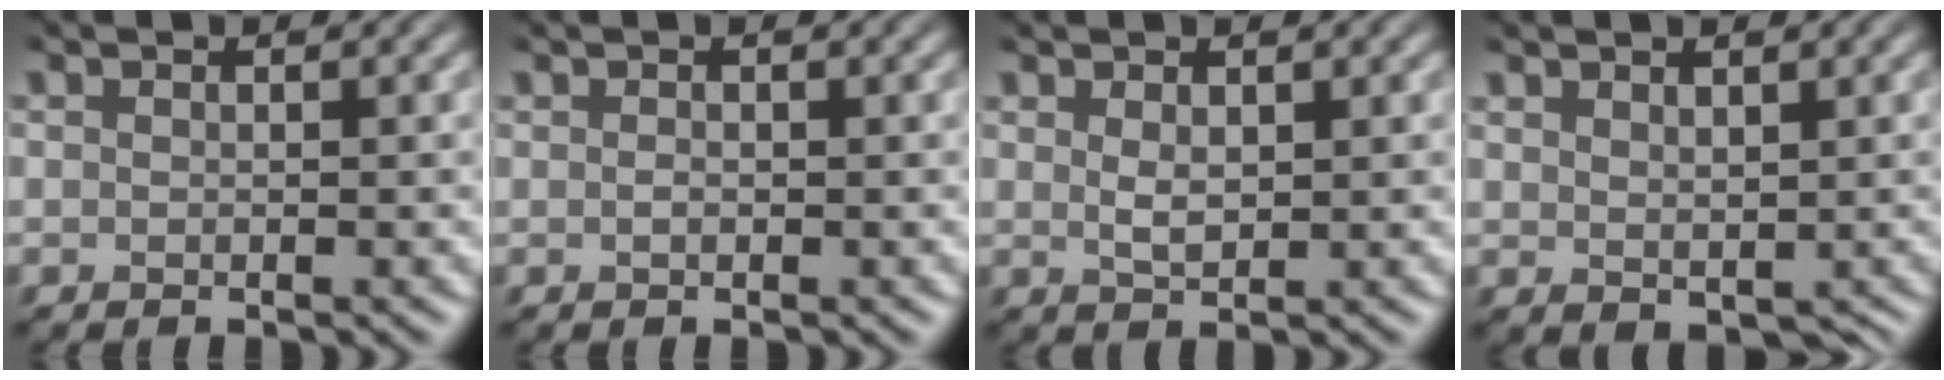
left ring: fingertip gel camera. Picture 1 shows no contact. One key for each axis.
{"total": 0.0}
{"total": 1.1, "fx": 0.6, "fy": 0.4, "fz": 0.9, "tx": -0.017, "ty": -0.004, "tz": 0.012}
{"total": 1.7, "fx": 1.2, "fy": 0.8, "fz": 0.9, "tx": -0.017, "ty": -0.002, "tz": 0.026}